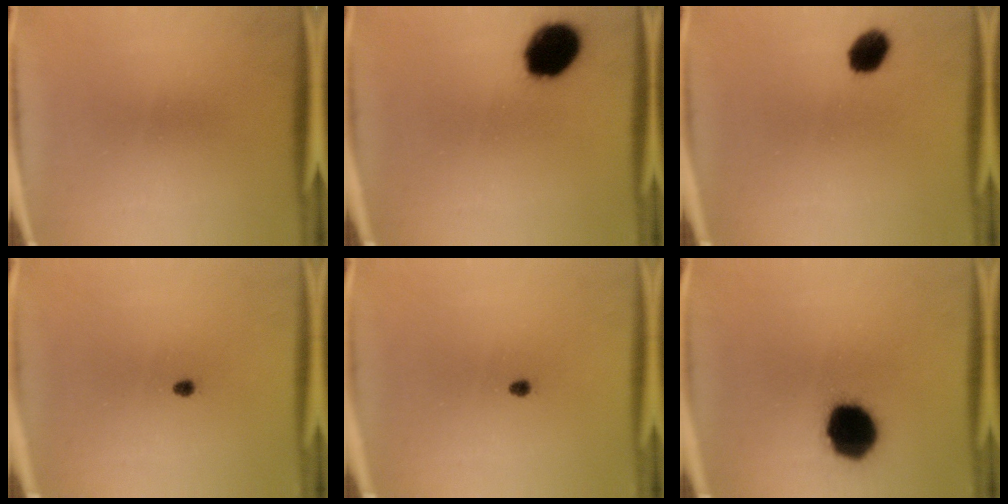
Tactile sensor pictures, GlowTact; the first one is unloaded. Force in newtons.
{"total": 13.4}
{"total": 5.5}
{"total": 1.0}
{"total": 1.0}
{"total": 16.0}